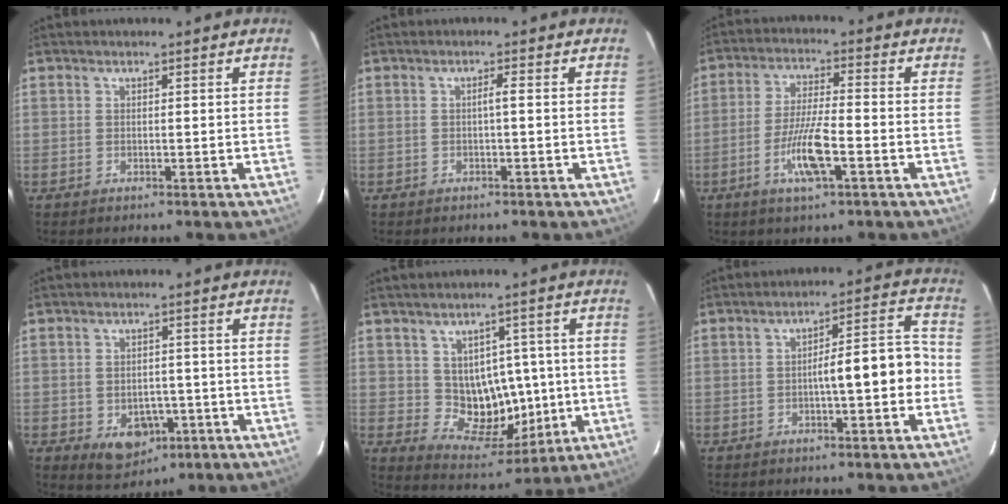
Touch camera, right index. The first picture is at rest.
{"total": 1.1, "force": [-0.1, -0.1, 1.1], "torque": [-0.019, 0.002, -0.002]}
{"total": 8.3, "force": [-3.2, 1.0, 7.6], "torque": [-0.146, -0.007, -0.060]}
{"total": 6.2, "force": [-2.4, 4.4, 3.7], "torque": [-0.050, 0.001, -0.024]}
{"total": 9.5, "force": [0.2, 7.1, 6.3], "torque": [-0.085, 0.021, 0.028]}
{"total": 8.3, "force": [-1.7, 1.4, 8.0], "torque": [-0.108, 0.033, -0.024]}